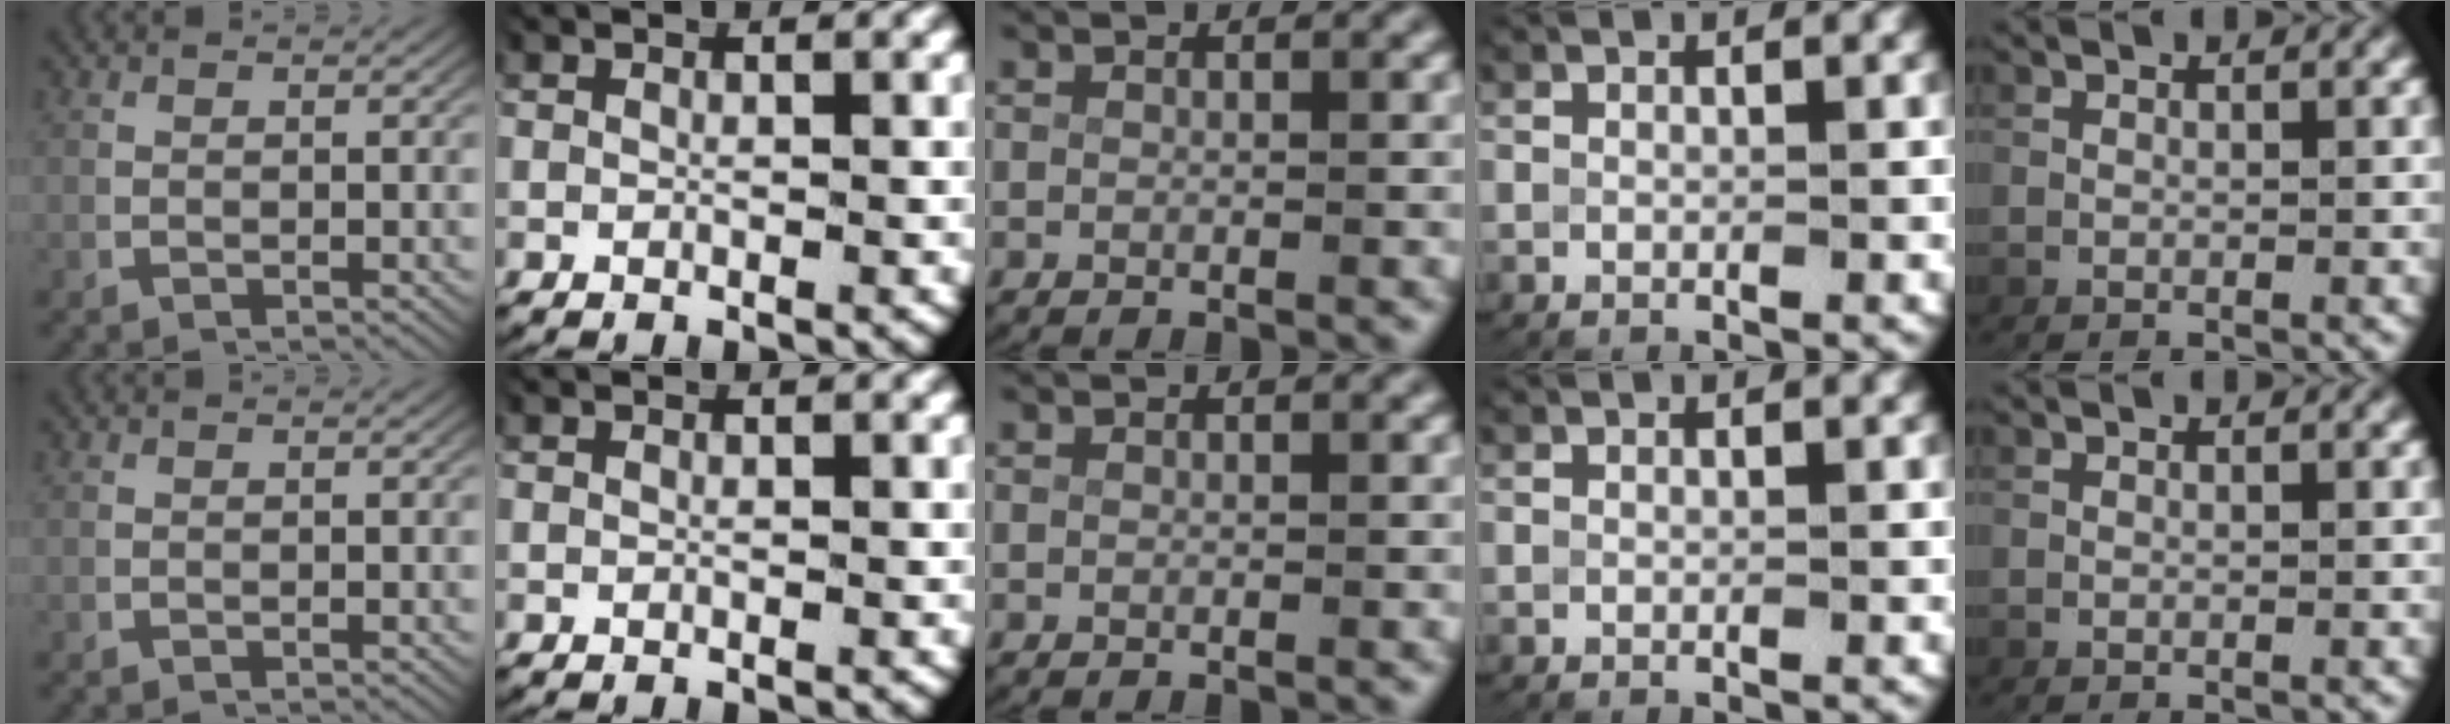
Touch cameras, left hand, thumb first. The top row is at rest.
{}